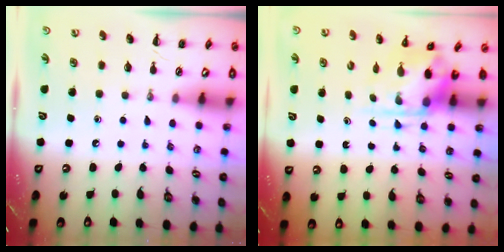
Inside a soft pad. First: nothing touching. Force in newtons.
{"total": 5.5, "press": 5.4, "slide": 0.9}